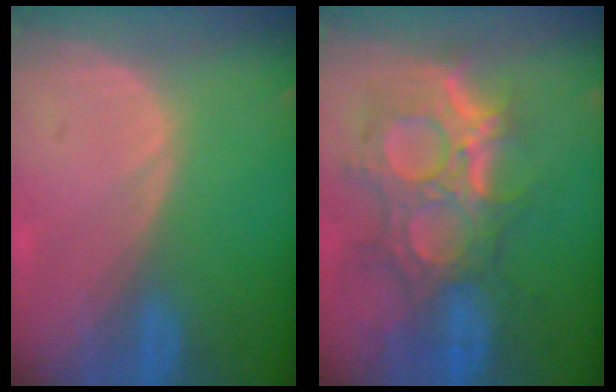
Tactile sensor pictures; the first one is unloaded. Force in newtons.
{"total": 11.9, "press": 10.7, "slide": 5.3}